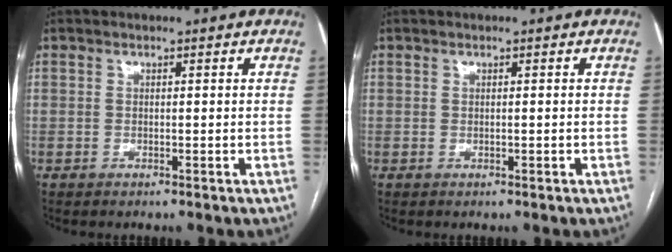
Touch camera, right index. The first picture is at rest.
{"total": 0.0}